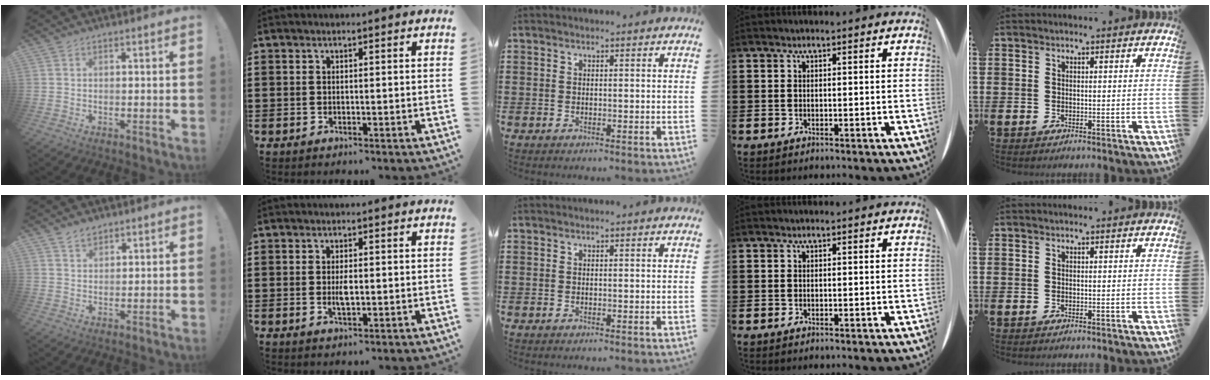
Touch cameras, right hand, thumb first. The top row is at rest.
{"thumb": {"total": 3.4, "force": [2.8, 1.7, 0.9], "torque": [-0.008, -0.014, 0.050]}, "index": {"total": 2.7, "force": [-0.1, 0.9, 2.5], "torque": [-0.048, -0.003, -0.001]}}